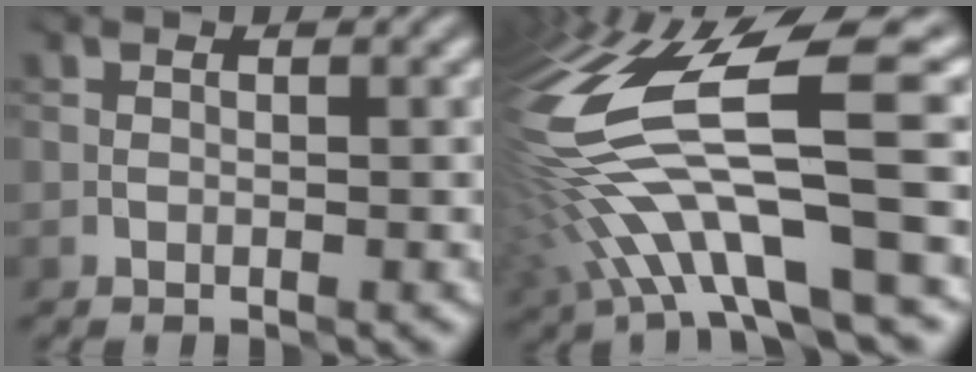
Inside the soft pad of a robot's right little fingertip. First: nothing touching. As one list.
[{"total": 12.6, "force": [-1.7, 3.7, 11.9], "torque": [-0.235, 0.004, -0.020]}]